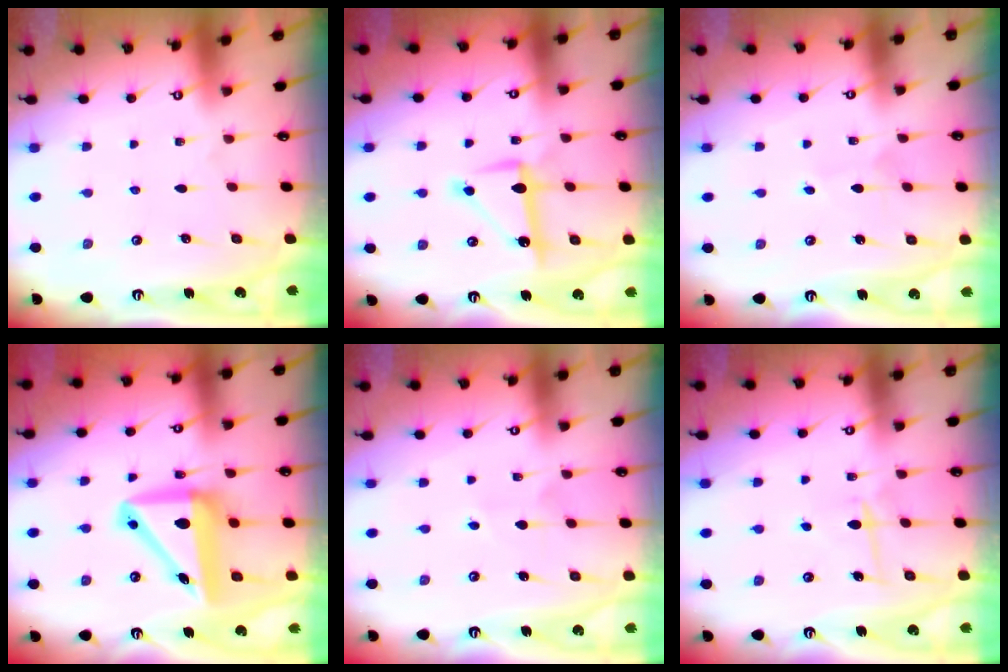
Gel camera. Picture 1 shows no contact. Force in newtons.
{"total": 9.4, "press": 9.4, "slide": 0.4}
{"total": 2.1, "press": 2.1, "slide": 0.1}
{"total": 12.8, "press": 12.5, "slide": 2.8}
{"total": 4.3, "press": 4.3, "slide": 0.5}
{"total": 7.0, "press": 7.0, "slide": 0.8}